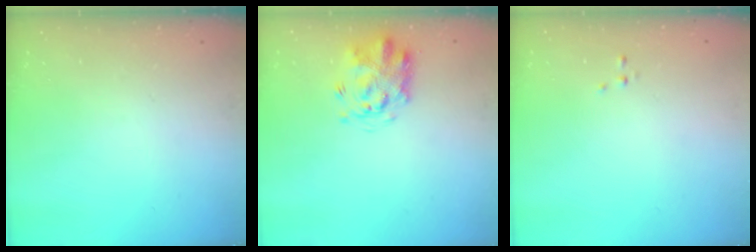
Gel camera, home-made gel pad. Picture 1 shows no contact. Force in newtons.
{"total": 3.2, "press": 3.2, "slide": 0.7}
{"total": 0.0}